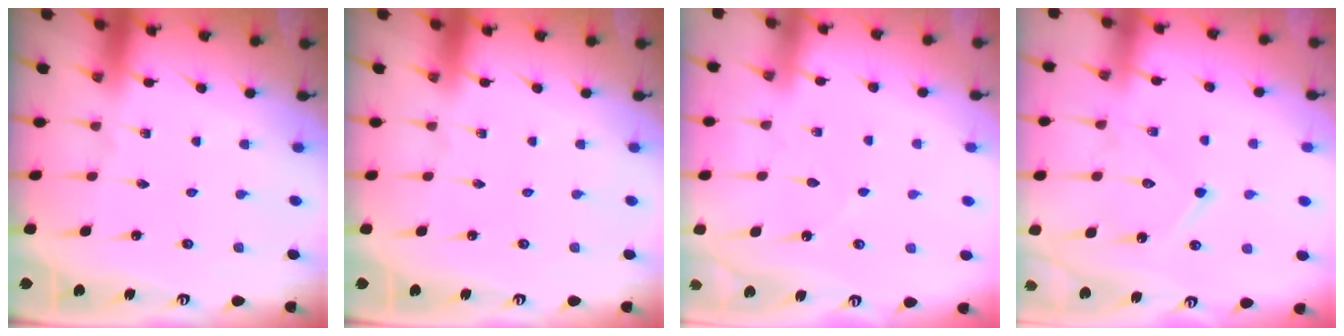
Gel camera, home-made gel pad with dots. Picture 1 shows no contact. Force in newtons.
{"total": 0.0}
{"total": 2.9, "press": 2.9, "slide": 0.3}
{"total": 11.7, "press": 11.7, "slide": 1.0}